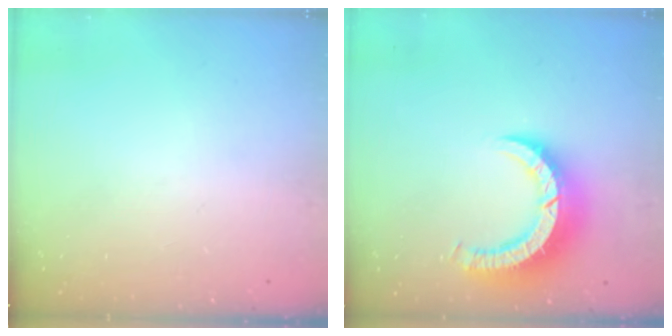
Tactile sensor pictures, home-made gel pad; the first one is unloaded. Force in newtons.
{"total": 10.3, "press": 10.2, "slide": 1.2}